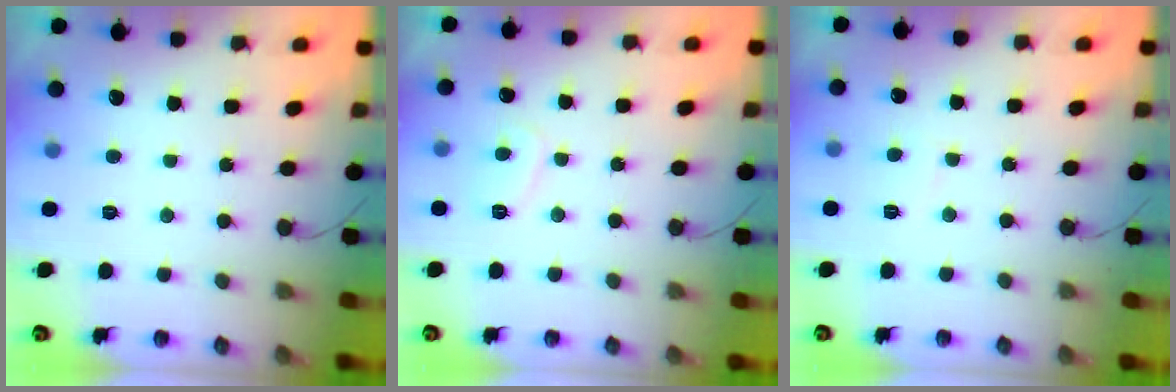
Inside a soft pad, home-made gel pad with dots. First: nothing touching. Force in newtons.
{"total": 3.2, "press": 3.2, "slide": 0.3}
{"total": 2.6, "press": 2.6, "slide": 0.2}